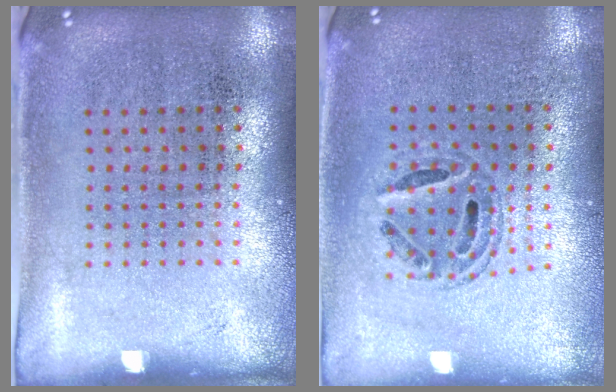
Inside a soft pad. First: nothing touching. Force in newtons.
{"total": 0.8, "press": 0.7, "slide": 0.2}